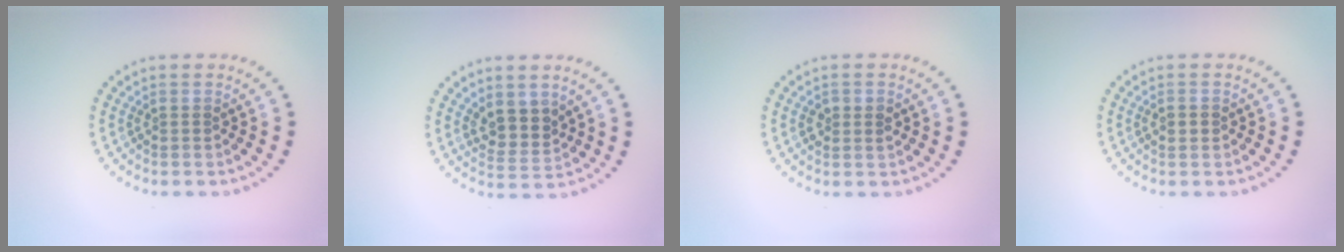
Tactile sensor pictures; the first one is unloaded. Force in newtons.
{"total": 2.7, "press": 2.3, "slide": 1.4}
{"total": 1.5, "press": 1.5, "slide": 0.3}
{"total": 1.5, "press": 1.5, "slide": 0.1}